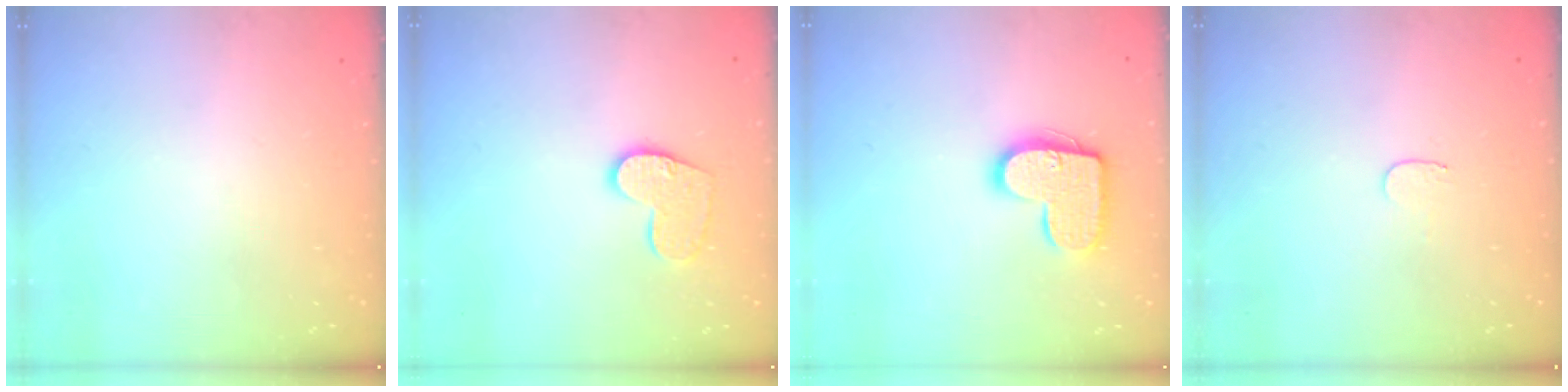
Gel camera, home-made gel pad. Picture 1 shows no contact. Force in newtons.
{"total": 10.4, "press": 10.4, "slide": 0.7}
{"total": 13.8, "press": 13.8, "slide": 0.7}
{"total": 3.4, "press": 3.4, "slide": 0.4}